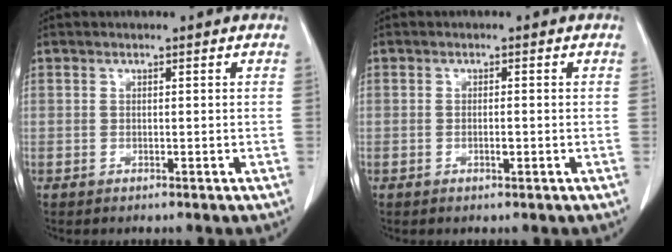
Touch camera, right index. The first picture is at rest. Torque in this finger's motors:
{"motor_torque": [-0.16, 0.13, -0.09, -0.01]}